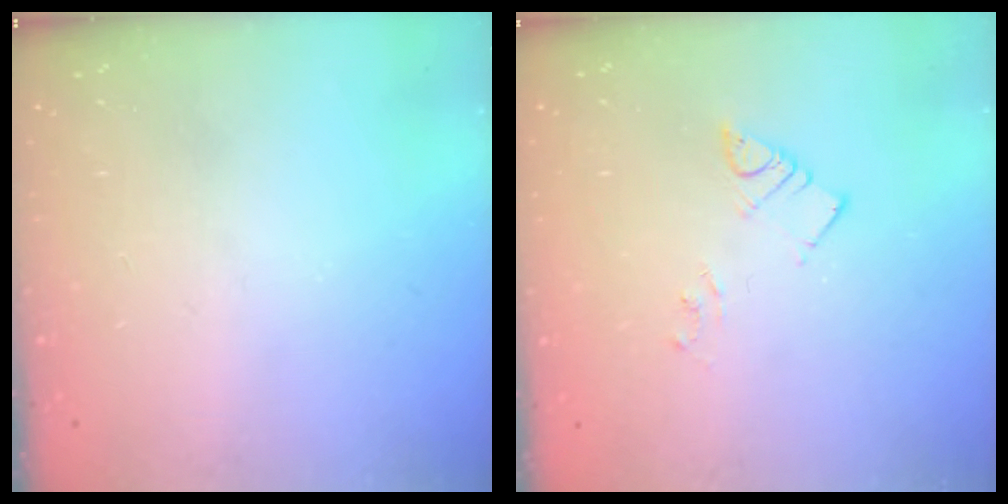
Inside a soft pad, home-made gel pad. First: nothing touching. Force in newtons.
{"total": 4.0, "press": 3.9, "slide": 0.5}